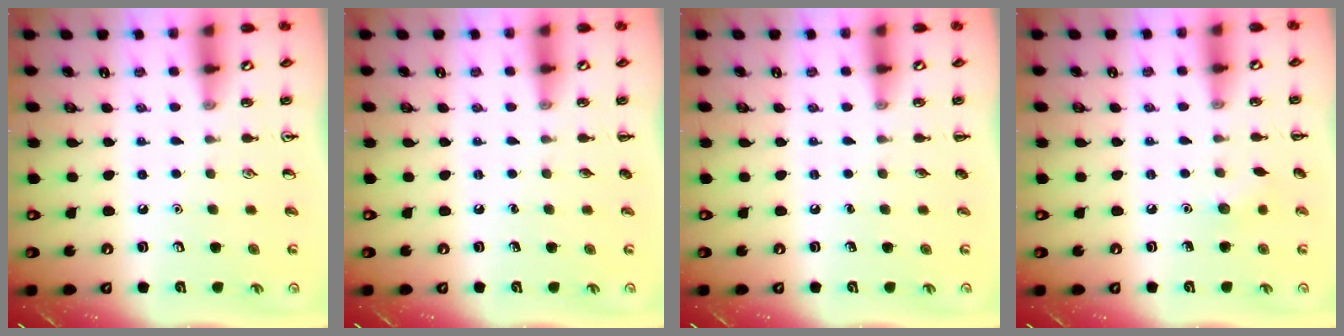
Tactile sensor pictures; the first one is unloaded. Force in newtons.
{"total": 0.0}
{"total": 0.0}
{"total": 5.1, "press": 4.9, "slide": 1.5}